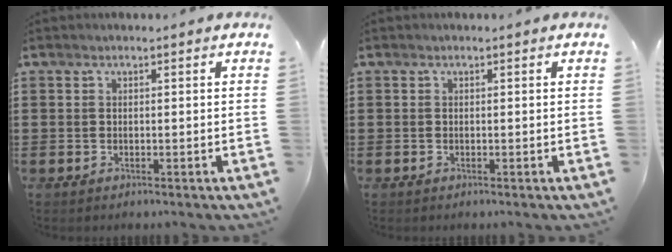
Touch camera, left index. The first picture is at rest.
{"total": 0.0}